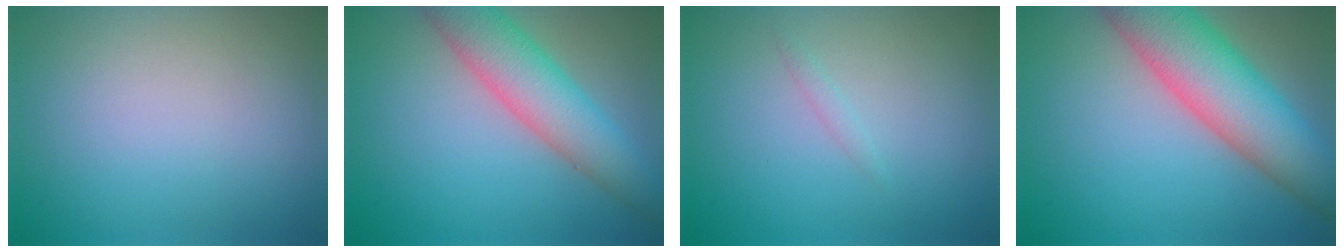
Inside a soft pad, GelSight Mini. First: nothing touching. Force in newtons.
{"total": 6.3, "press": 6.3, "slide": 0.2}
{"total": 0.6, "press": 0.6, "slide": 0.0}
{"total": 9.5, "press": 9.5, "slide": 0.7}